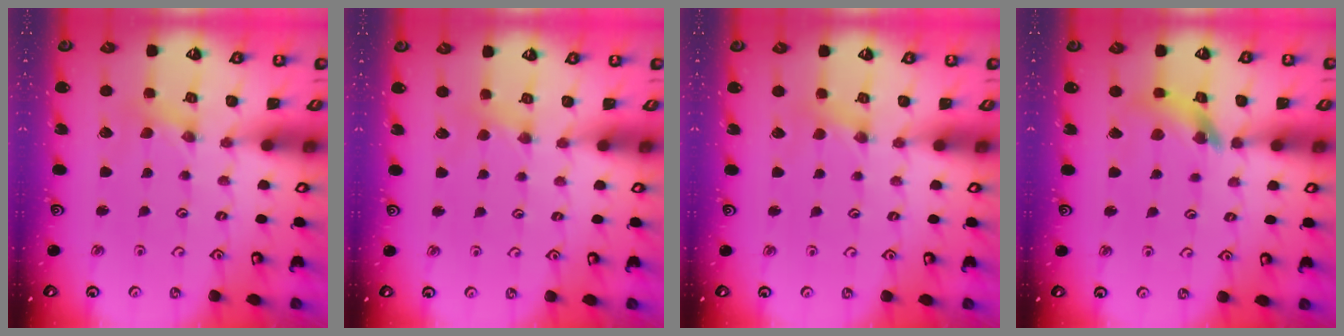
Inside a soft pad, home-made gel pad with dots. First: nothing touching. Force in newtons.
{"total": 2.4, "press": 2.4, "slide": 0.4}
{"total": 2.1, "press": 2.1, "slide": 0.4}
{"total": 9.8, "press": 9.7, "slide": 0.9}